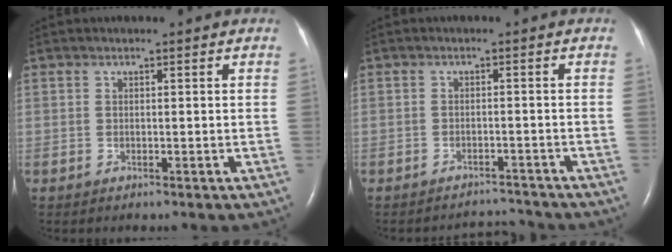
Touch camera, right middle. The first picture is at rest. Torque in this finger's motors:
{"motor_torque": [-0.13, 0.04, -0.10, -0.02]}